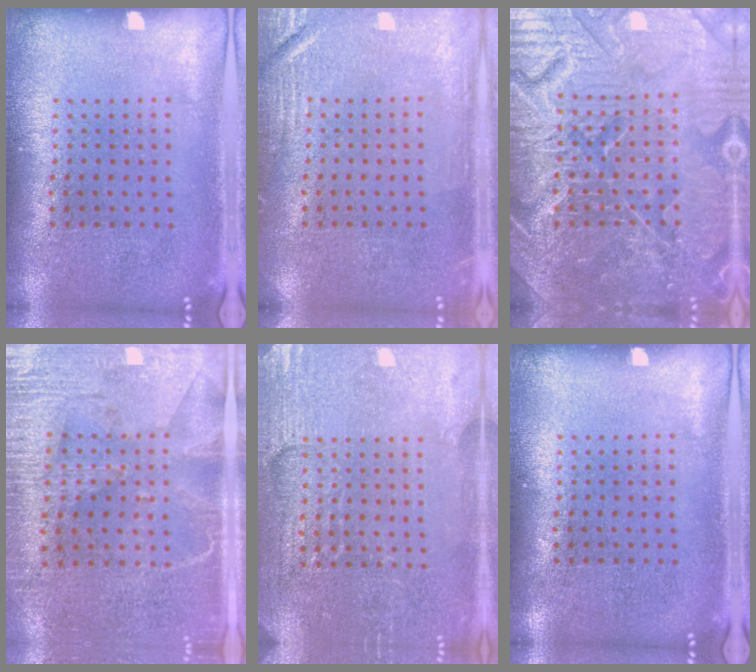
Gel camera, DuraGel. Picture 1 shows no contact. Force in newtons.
{"total": 2.5, "press": 2.5, "slide": 0.4}
{"total": 7.6, "press": 7.5, "slide": 0.9}
{"total": 3.0, "press": 2.7, "slide": 1.3}
{"total": 2.9, "press": 2.9, "slide": 0.2}
{"total": 0.0}